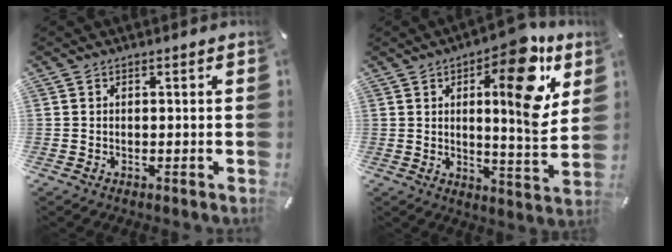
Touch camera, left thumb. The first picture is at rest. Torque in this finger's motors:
{"motor_torque": [0.44, 0.43, 0.62, 0.34, 0.17]}